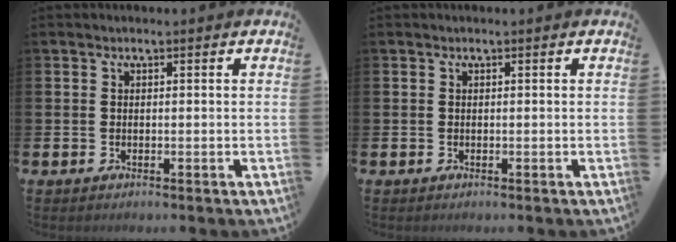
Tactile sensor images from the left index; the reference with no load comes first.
{"total": 0.0}